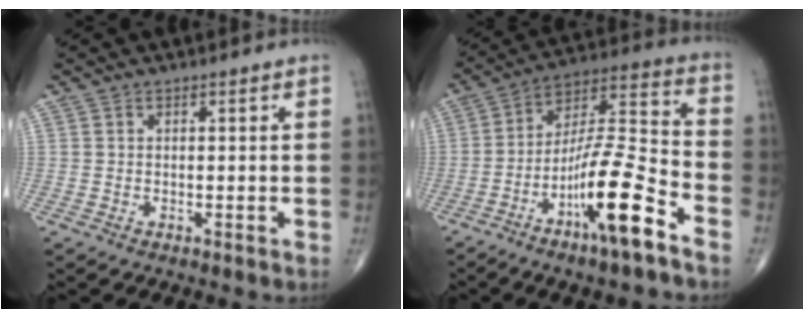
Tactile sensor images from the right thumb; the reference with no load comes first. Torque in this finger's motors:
{"motor_torque": [2.68, 2.33, 1.73, -1.04, 0.55]}